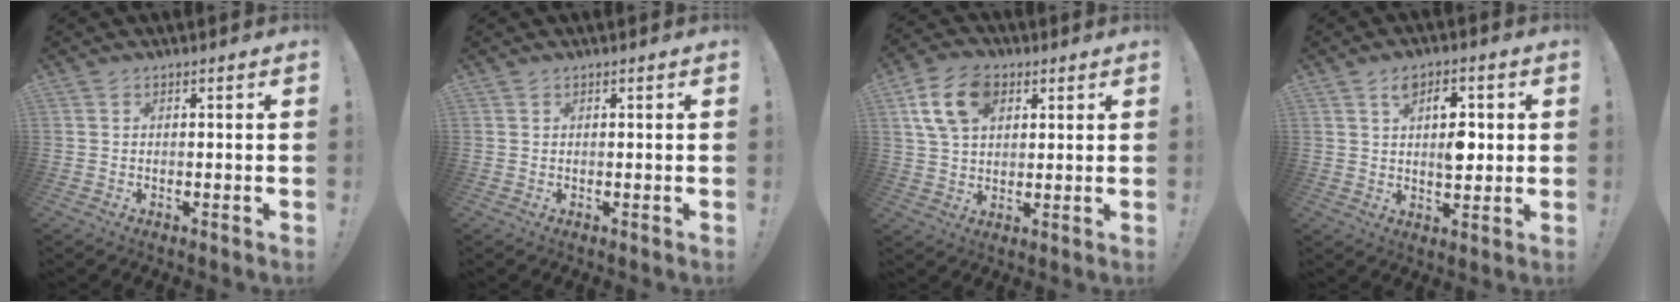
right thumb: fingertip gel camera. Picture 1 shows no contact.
{"total": 0.0}
{"total": 13.0, "force": [5.0, 8.7, 8.2], "torque": [-0.158, 0.000, 0.097]}
{"total": 8.7, "force": [2.0, 5.4, 6.5], "torque": [-0.087, 0.001, 0.033]}